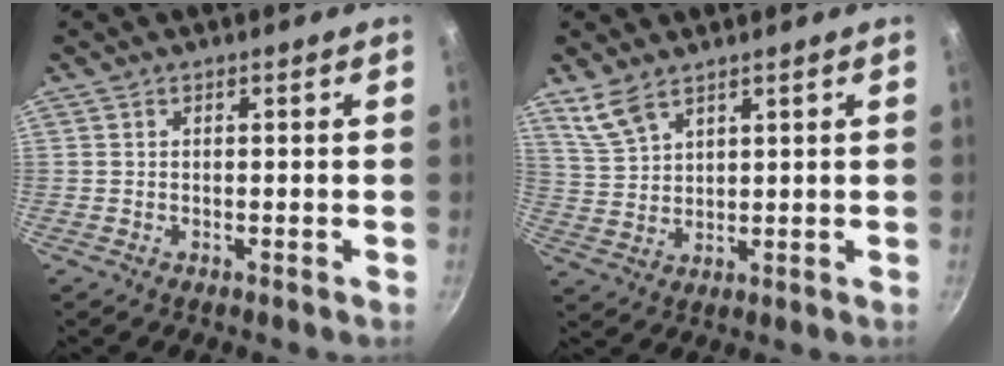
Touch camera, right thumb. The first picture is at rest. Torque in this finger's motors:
{"motor_torque": [-0.60, 0.53, -0.37, 0.30, 0.13]}